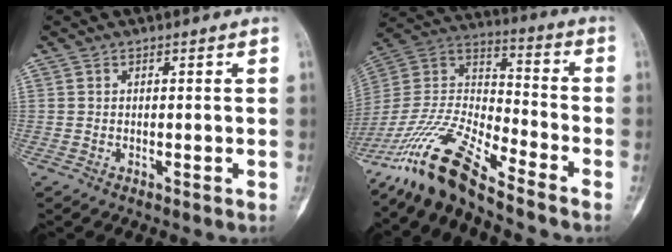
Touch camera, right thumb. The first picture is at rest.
{"total": 16.7, "force": [-13.5, 2.6, 9.6], "torque": [-0.198, 0.066, -0.265]}